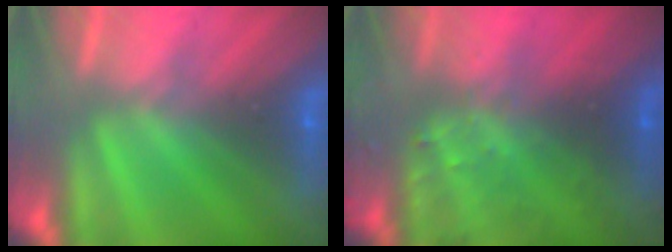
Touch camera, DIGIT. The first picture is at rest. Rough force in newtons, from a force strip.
{"total": 7.8}